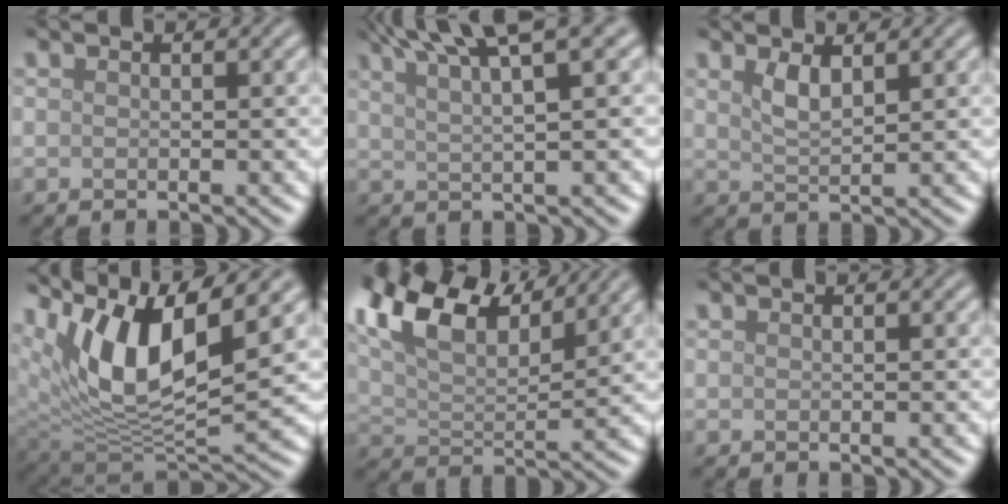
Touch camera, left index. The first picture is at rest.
{"total": 7.7, "force": [5.0, 1.5, 5.6], "torque": [-0.073, 0.025, 0.071]}
{"total": 2.1, "force": [1.3, 0.6, 1.5], "torque": [-0.033, -0.004, 0.027]}
{"total": 10.5, "force": [5.2, 3.9, 8.2], "torque": [-0.158, -0.004, 0.100]}
{"total": 11.3, "force": [7.2, 4.6, 7.4], "torque": [-0.153, 0.034, 0.121]}
{"total": 0.0}